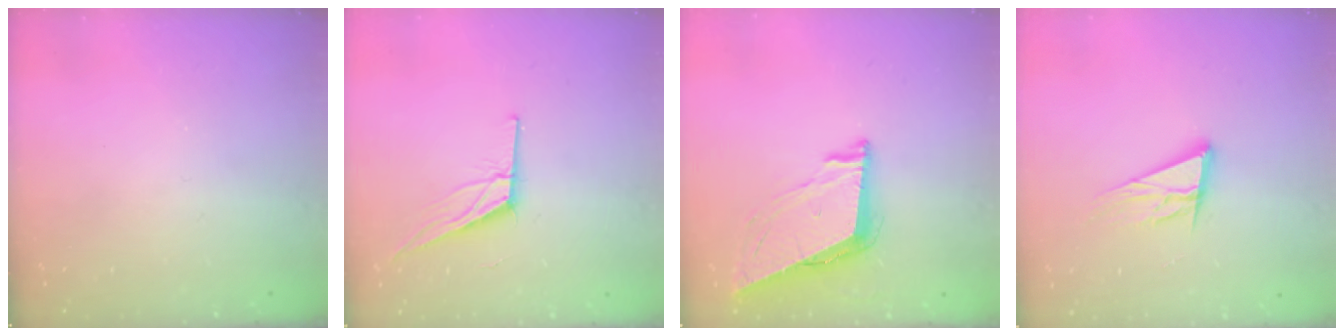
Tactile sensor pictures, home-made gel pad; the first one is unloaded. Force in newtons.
{"total": 10.8, "press": 10.4, "slide": 2.7}
{"total": 8.9, "press": 8.5, "slide": 2.7}
{"total": 13.6, "press": 13.1, "slide": 3.6}